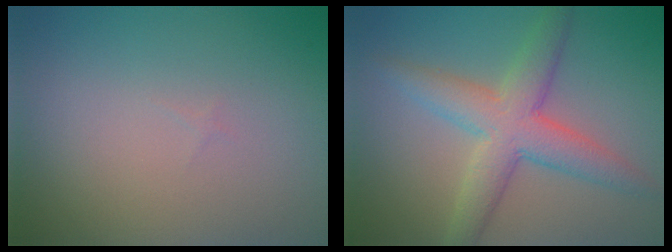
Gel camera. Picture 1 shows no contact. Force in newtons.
{"total": 5.5, "press": 5.5, "slide": 0.1}